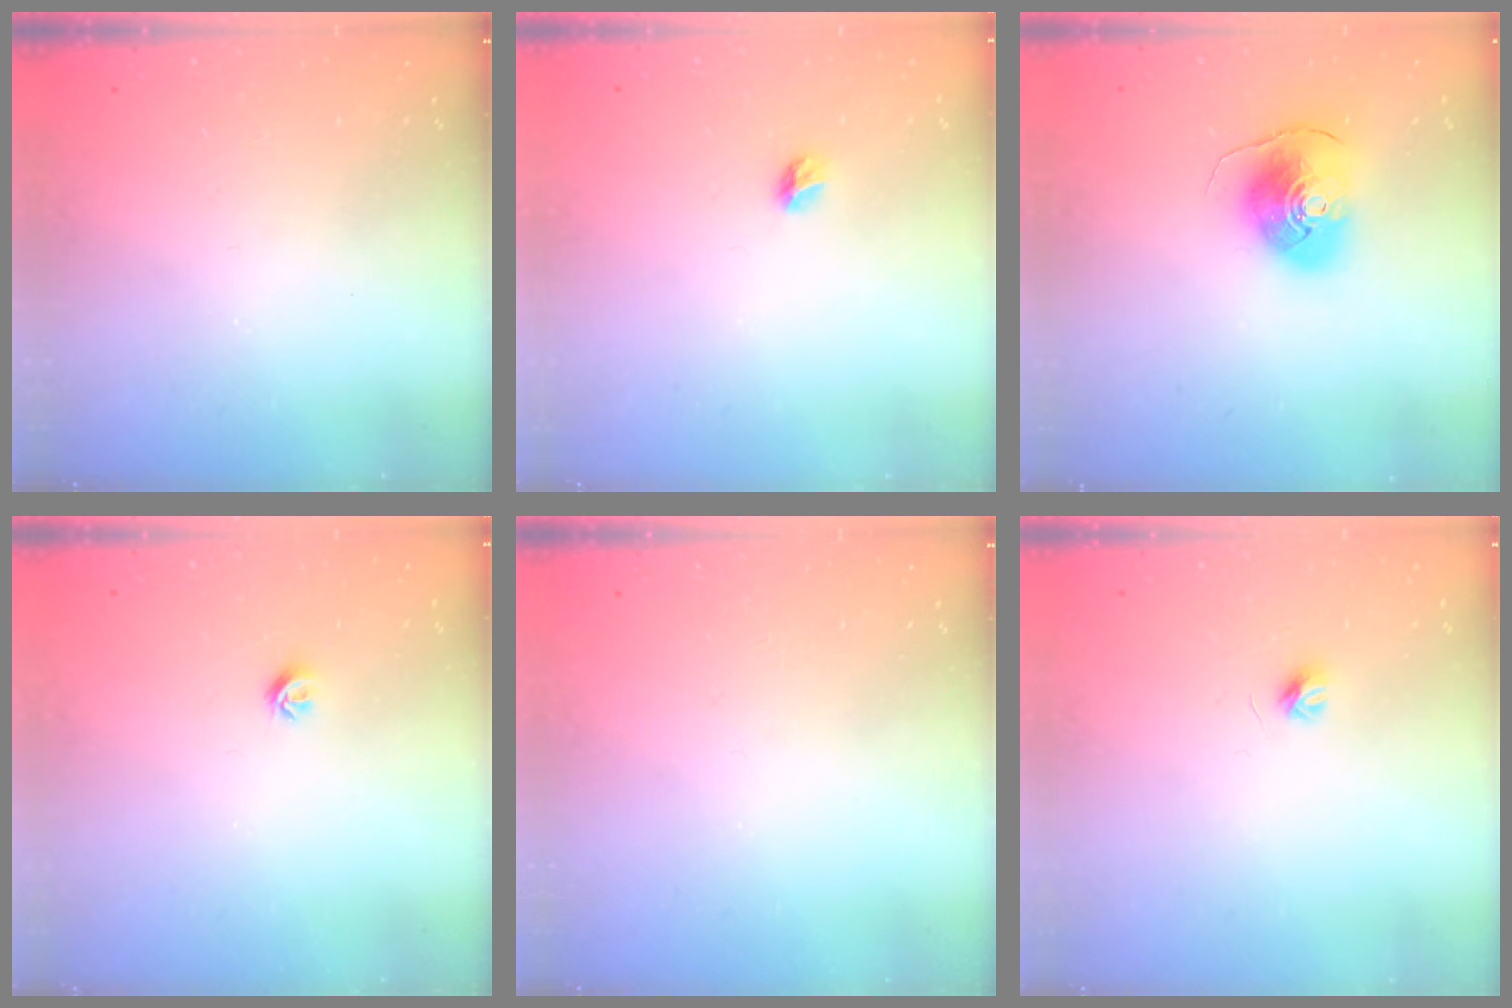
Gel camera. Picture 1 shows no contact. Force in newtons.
{"total": 4.4, "press": 4.4, "slide": 0.5}
{"total": 10.2, "press": 10.1, "slide": 1.5}
{"total": 4.9, "press": 4.8, "slide": 0.9}
{"total": 0.0}
{"total": 3.6, "press": 3.6, "slide": 0.4}